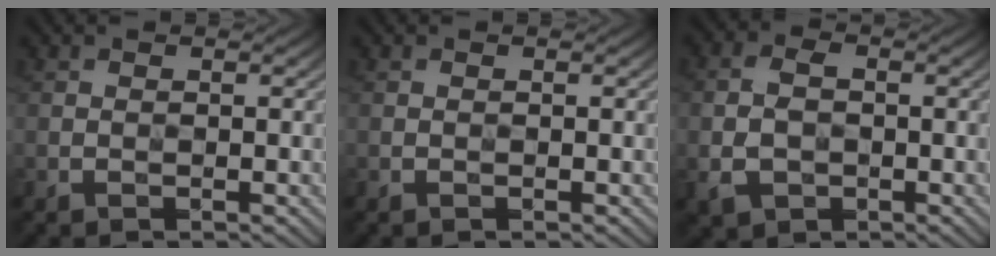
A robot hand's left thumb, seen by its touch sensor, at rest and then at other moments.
{"total": 0.0}
{"total": 4.7, "force": [-1.1, 3.4, 3.1], "torque": [-0.071, -0.005, -0.020]}